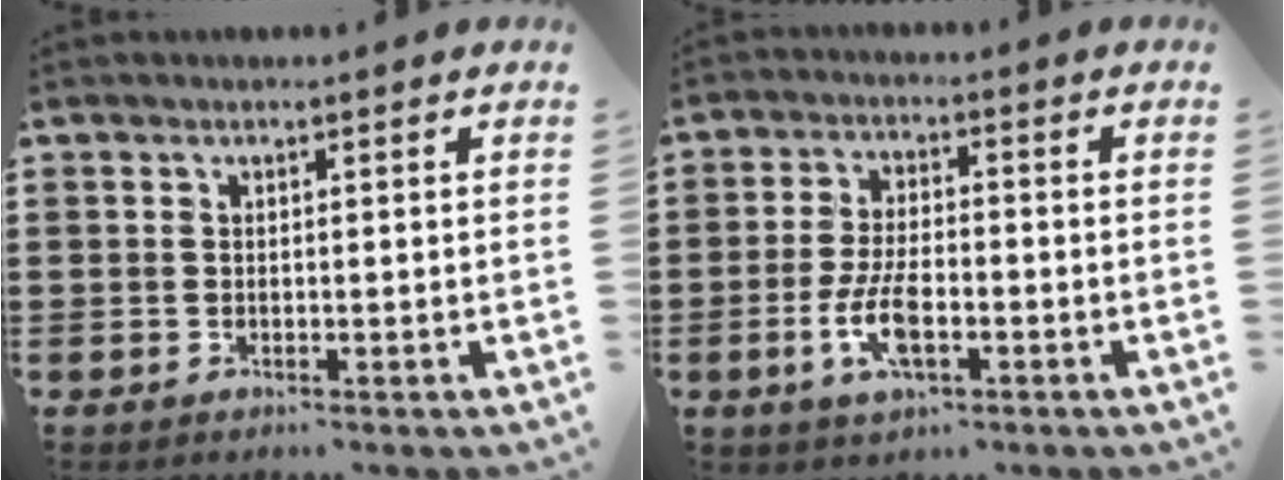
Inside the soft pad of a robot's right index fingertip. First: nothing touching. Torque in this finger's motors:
{"motor_torque": [1.44, 0.70, 0.84, 0.21]}